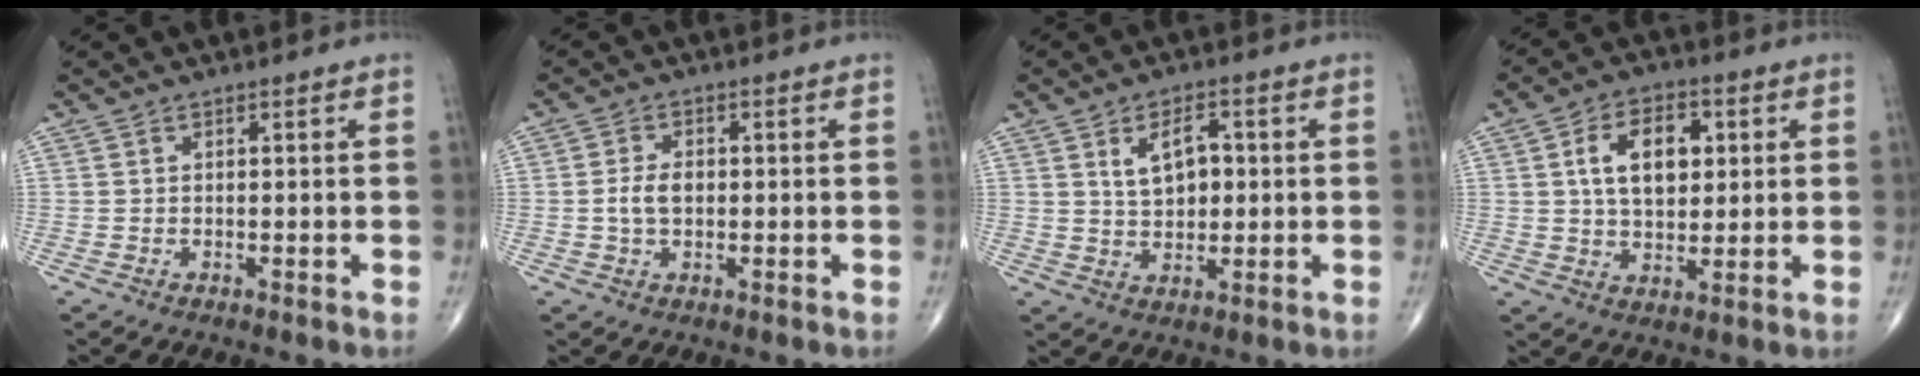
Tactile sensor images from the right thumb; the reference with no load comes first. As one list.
[{"total": 4.0, "force": [-0.2, 2.5, 3.1], "torque": [-0.062, 0.007, -0.005]}, {"total": 6.9, "force": [1.5, 4.0, 5.4], "torque": [-0.075, 0.001, 0.028]}, {"total": 11.0, "force": [2.5, 6.8, 8.3], "torque": [-0.114, 0.001, 0.042]}]